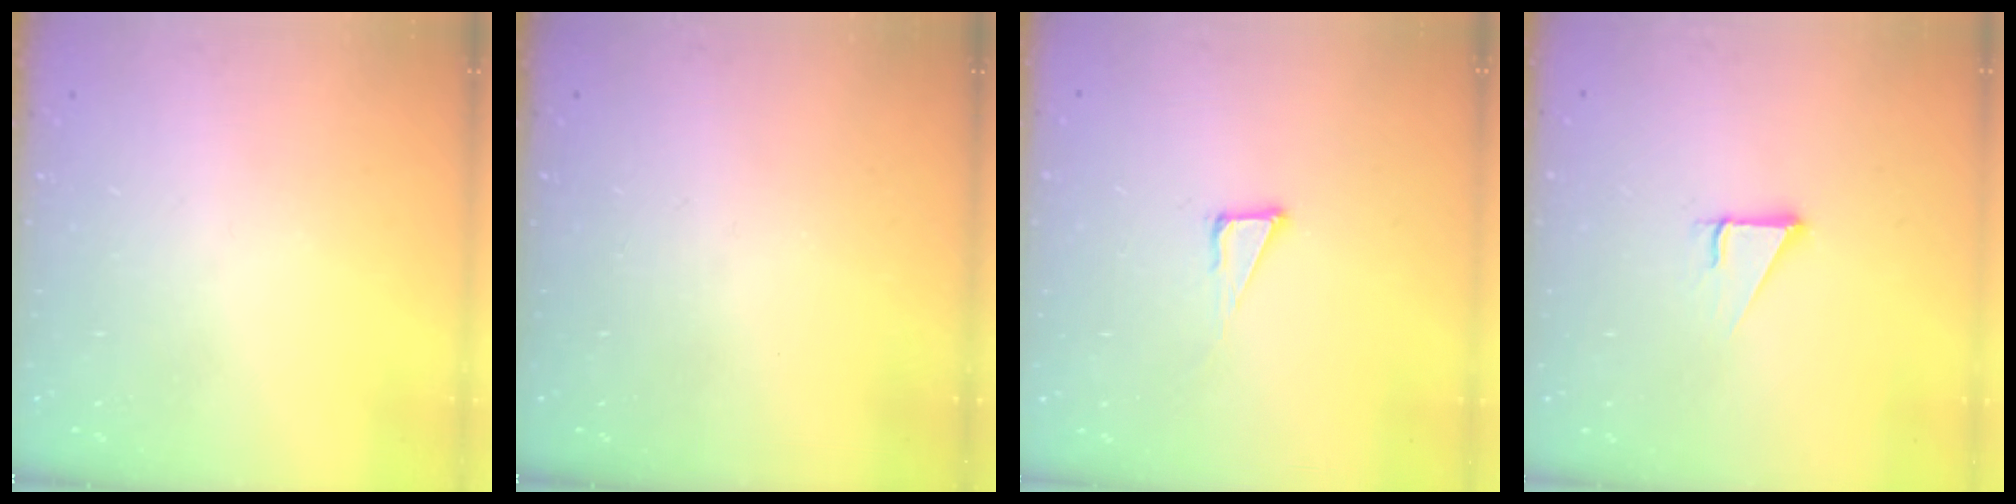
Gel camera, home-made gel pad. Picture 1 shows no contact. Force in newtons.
{"total": 0.0}
{"total": 3.8, "press": 3.7, "slide": 0.2}
{"total": 2.9, "press": 2.8, "slide": 0.2}